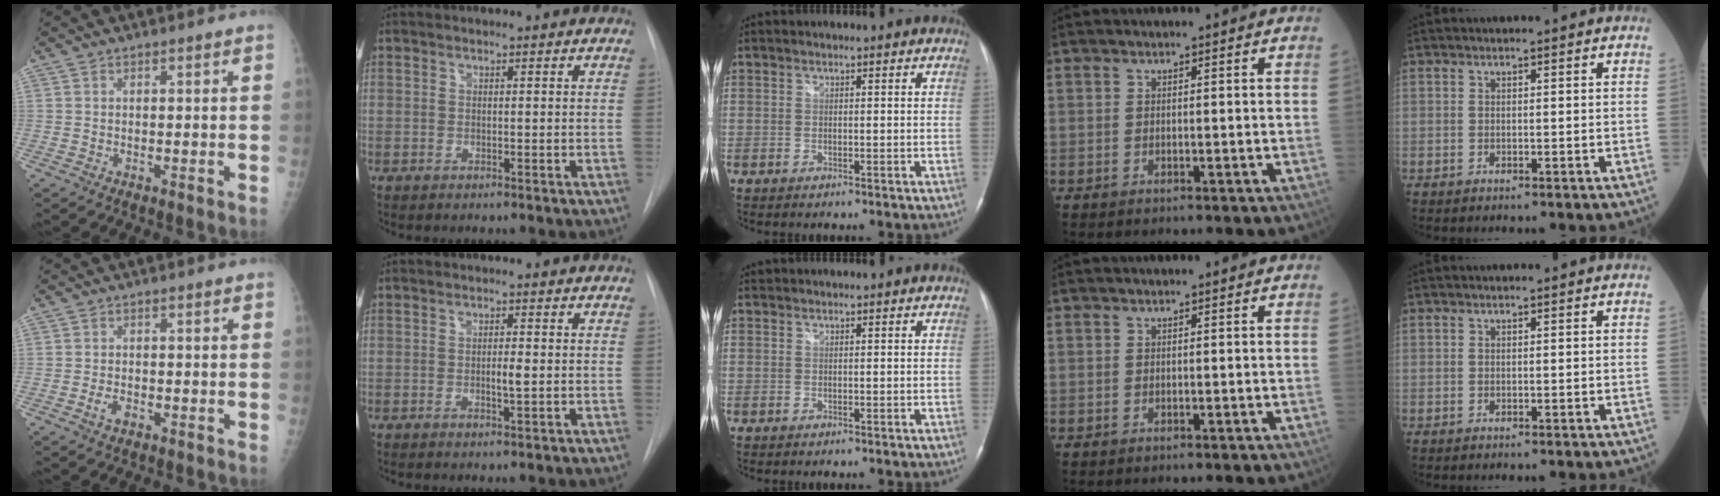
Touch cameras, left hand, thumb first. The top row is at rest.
{"thumb": {"total": 2.0, "force": [-1.0, 1.1, 1.3], "torque": [-0.027, 0.005, -0.018]}, "index": {"total": 2.1, "force": [-0.7, 0.3, 1.9], "torque": [-0.035, -0.007, -0.012]}}